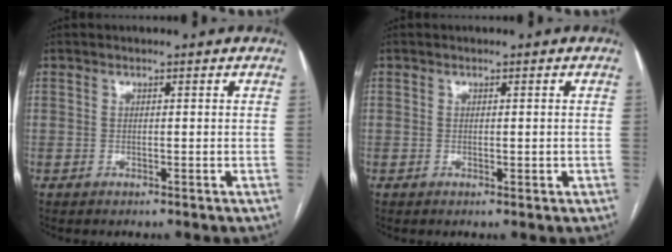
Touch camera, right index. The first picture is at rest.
{"total": 0.8, "force": [-0.1, 0.5, 0.7], "torque": [-0.009, 0.001, 0.002]}